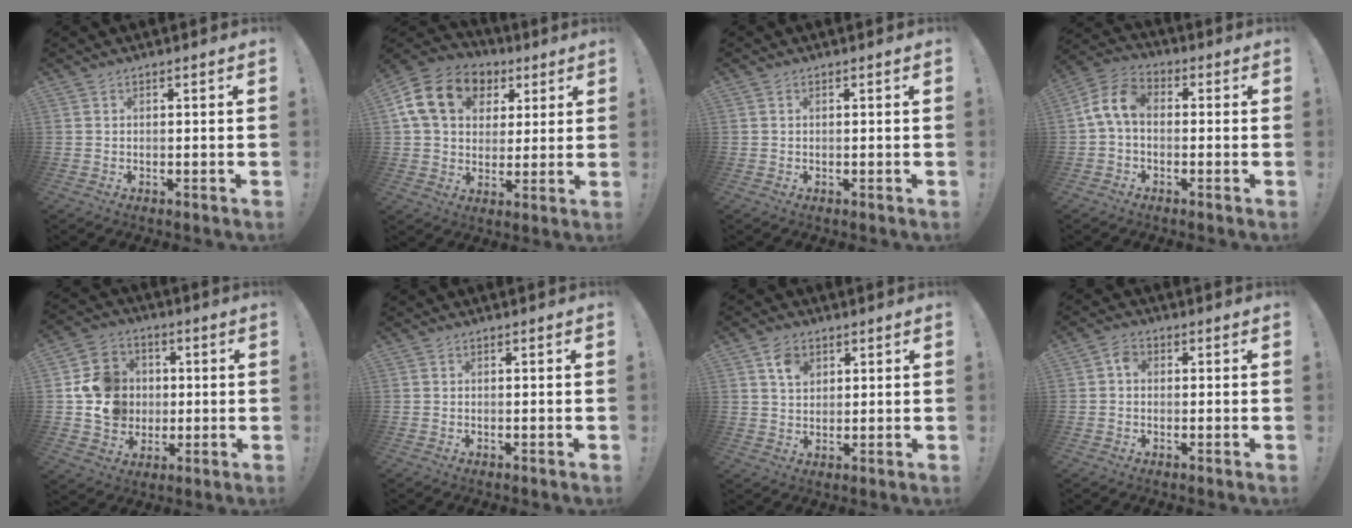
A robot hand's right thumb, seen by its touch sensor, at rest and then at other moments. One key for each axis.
{"total": 18.3, "fx": 6.4, "fy": 13.9, "fz": 10.1, "tx": -0.155, "ty": -0.007, "tz": 0.131}
{"total": 0.0}
{"total": 9.2, "fx": 0.1, "fy": 5.5, "fz": 7.3, "tx": -0.149, "ty": 0.015, "tz": 0.008}
{"total": 13.1, "fx": 0.6, "fy": 12.3, "fz": 4.5, "tx": -0.049, "ty": 0.011, "tz": 0.023}
{"total": 0.0}
{"total": 5.8, "fx": 3.0, "fy": 4.1, "fz": 2.8, "tx": -0.037, "ty": -0.008, "tz": 0.052}
{"total": 2.6, "fx": -0.4, "fy": 2.0, "fz": 1.7, "tx": -0.027, "ty": 0.009, "tz": -0.010}